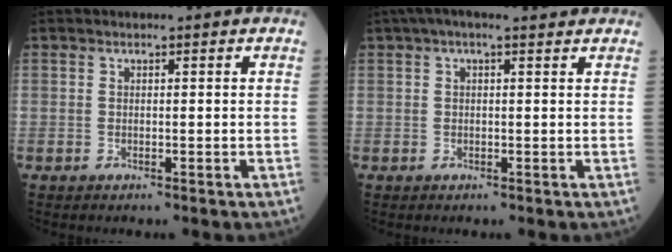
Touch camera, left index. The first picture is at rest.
{"total": 5.7, "force": [4.3, 1.2, 3.6], "torque": [-0.065, 0.044, 0.063]}